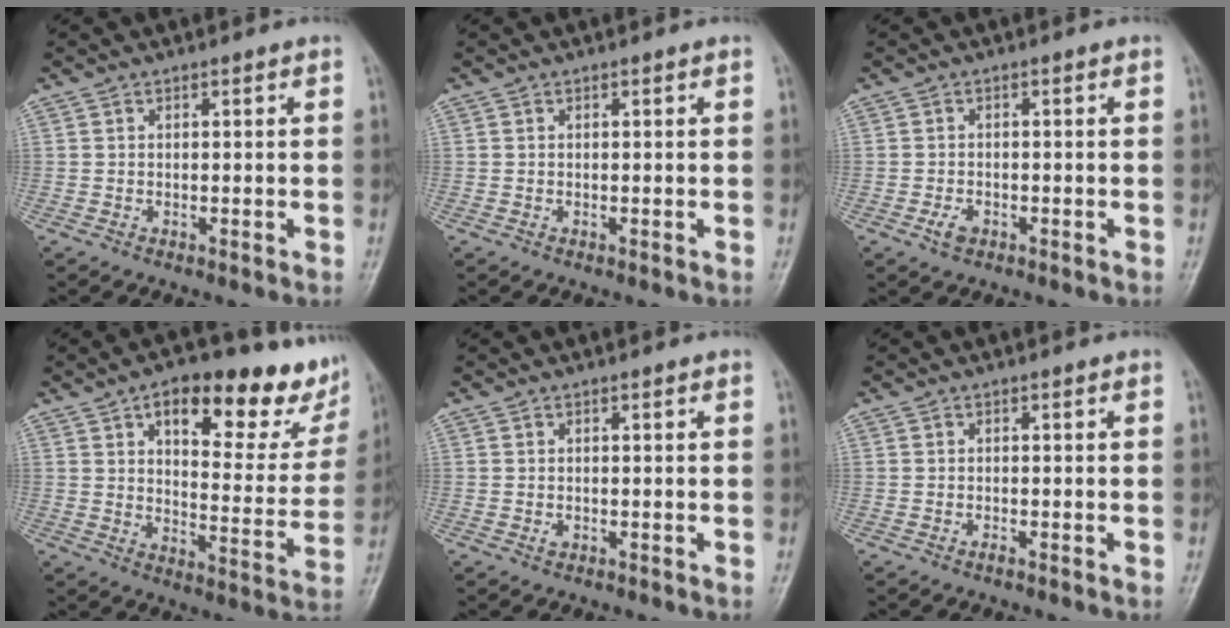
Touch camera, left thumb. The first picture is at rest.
{"total": 0.0}
{"total": 2.2, "force": [-1.1, 1.4, 1.3], "torque": [-0.026, 0.006, -0.018]}
{"total": 21.6, "force": [12.2, 8.7, 15.6], "torque": [-0.155, -0.034, 0.172]}
{"total": 0.9, "force": [-0.1, 0.6, 0.6], "torque": [-0.006, 0.004, 0.000]}
{"total": 0.6, "force": [-0.4, 0.2, 0.5], "torque": [-0.008, 0.003, -0.005]}